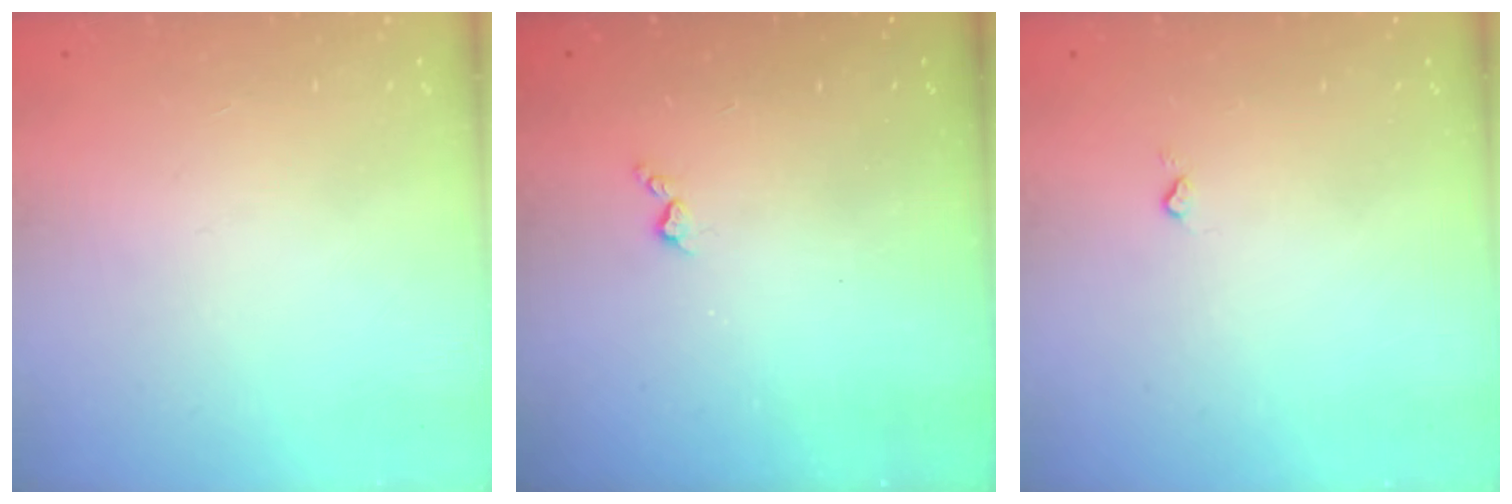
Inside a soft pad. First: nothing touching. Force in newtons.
{"total": 2.8, "press": 2.8, "slide": 0.5}
{"total": 2.7, "press": 2.7, "slide": 0.4}